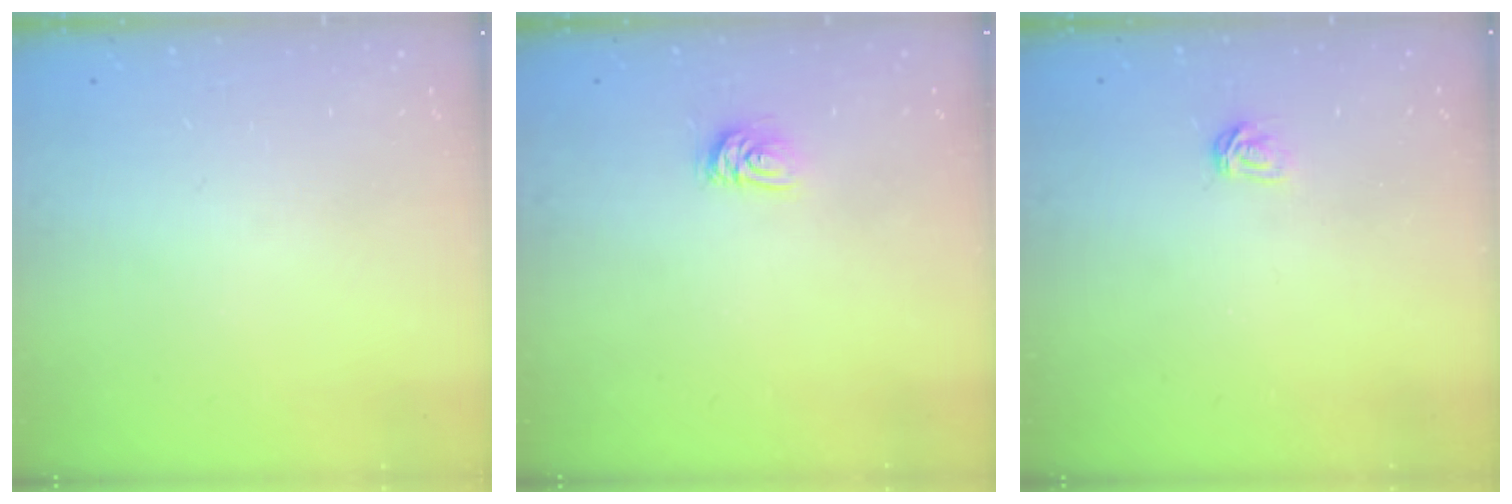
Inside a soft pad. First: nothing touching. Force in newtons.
{"total": 3.8, "press": 3.7, "slide": 0.5}
{"total": 3.7, "press": 3.7, "slide": 0.4}